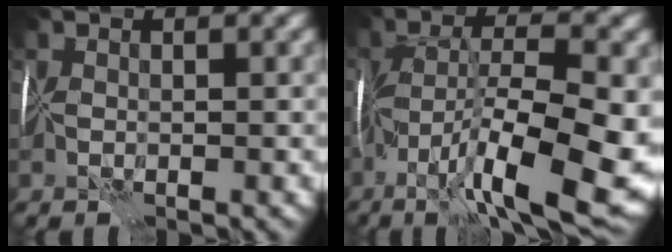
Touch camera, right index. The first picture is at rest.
{"total": 12.5, "force": [-5.3, 2.8, 11.1], "torque": [-0.181, -0.007, -0.087]}